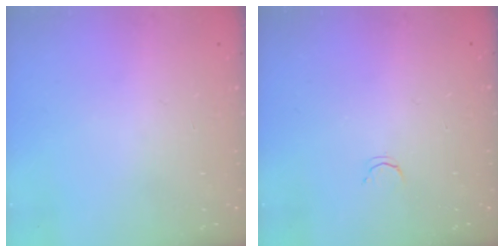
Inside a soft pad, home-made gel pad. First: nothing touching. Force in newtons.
{"total": 2.1, "press": 2.1, "slide": 0.4}